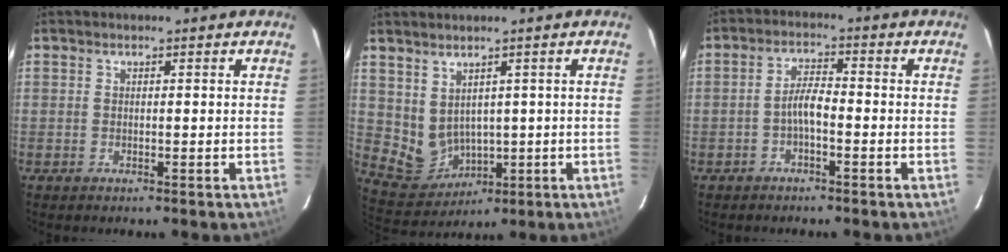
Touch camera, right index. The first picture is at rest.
{"total": 7.2, "force": [1.4, 5.8, 4.2], "torque": [-0.089, -0.012, 0.056]}
{"total": 3.6, "force": [-1.6, 1.0, 3.1], "torque": [-0.063, 0.011, -0.032]}